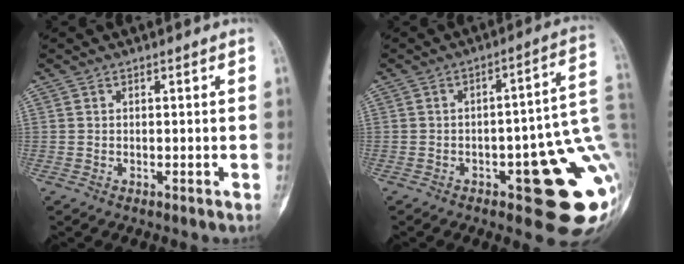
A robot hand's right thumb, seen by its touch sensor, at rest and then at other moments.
{"total": 17.8, "force": [-4.7, 6.1, 16.1], "torque": [-0.128, 0.033, -0.047]}